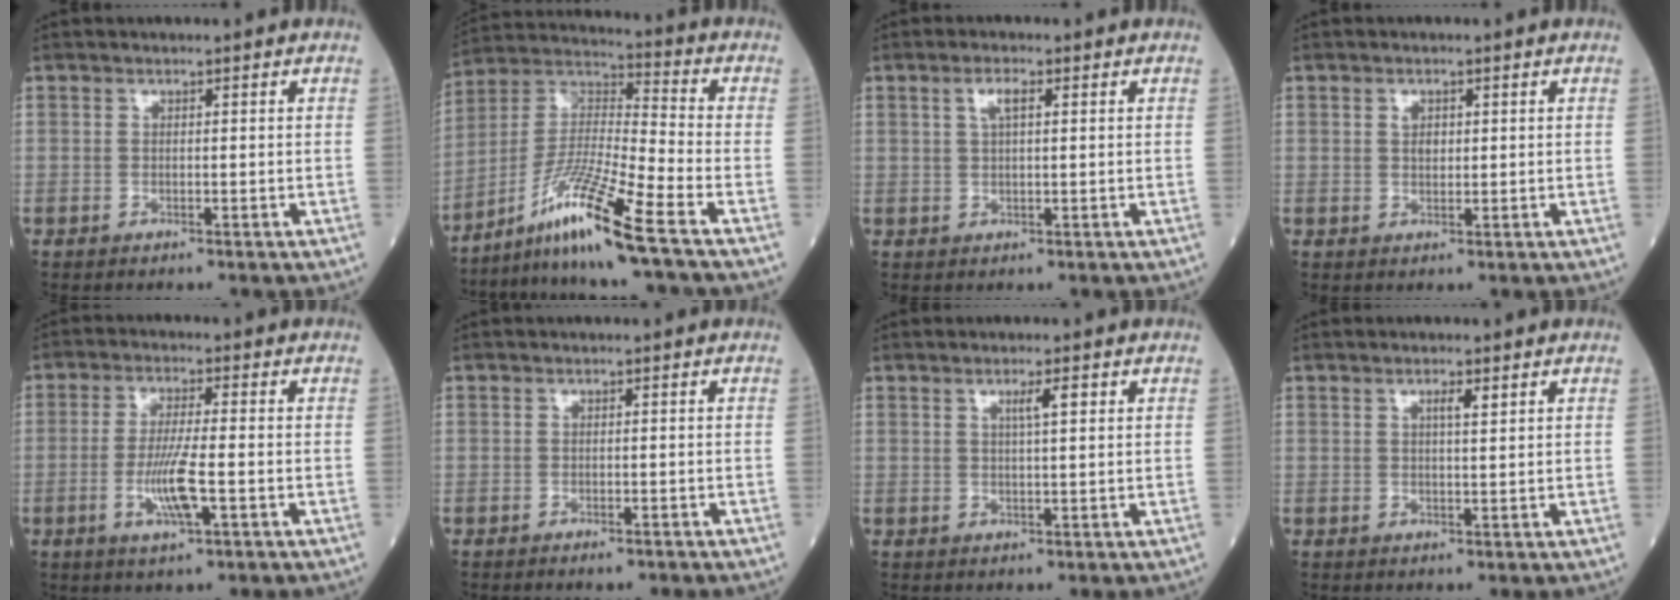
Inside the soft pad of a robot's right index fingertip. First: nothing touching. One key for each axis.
{"total": 13.6, "fx": -8.7, "fy": -1.6, "fz": 10.3, "tx": -0.213, "ty": -0.015, "tz": -0.164}
{"total": 2.7, "fx": 1.1, "fy": 0.7, "fz": 2.4, "tx": -0.050, "ty": 0.007, "tz": 0.020}
{"total": 1.6, "fx": 0.6, "fy": 0.9, "fz": 1.2, "tx": -0.022, "ty": 0.000, "tz": 0.010}
{"total": 6.9, "fx": -2.0, "fy": 0.4, "fz": 6.6, "tx": -0.132, "ty": -0.010, "tz": -0.037}
{"total": 1.3, "fx": -1.1, "fy": 0.3, "fz": 0.7, "tx": -0.011, "ty": -0.001, "tz": -0.012}
{"total": 2.2, "fx": 1.0, "fy": 0.3, "fz": 1.9, "tx": -0.033, "ty": 0.001, "tz": 0.016}
{"total": 1.7, "fx": 0.8, "fy": 0.1, "fz": 1.5, "tx": -0.027, "ty": 0.000, "tz": 0.013}